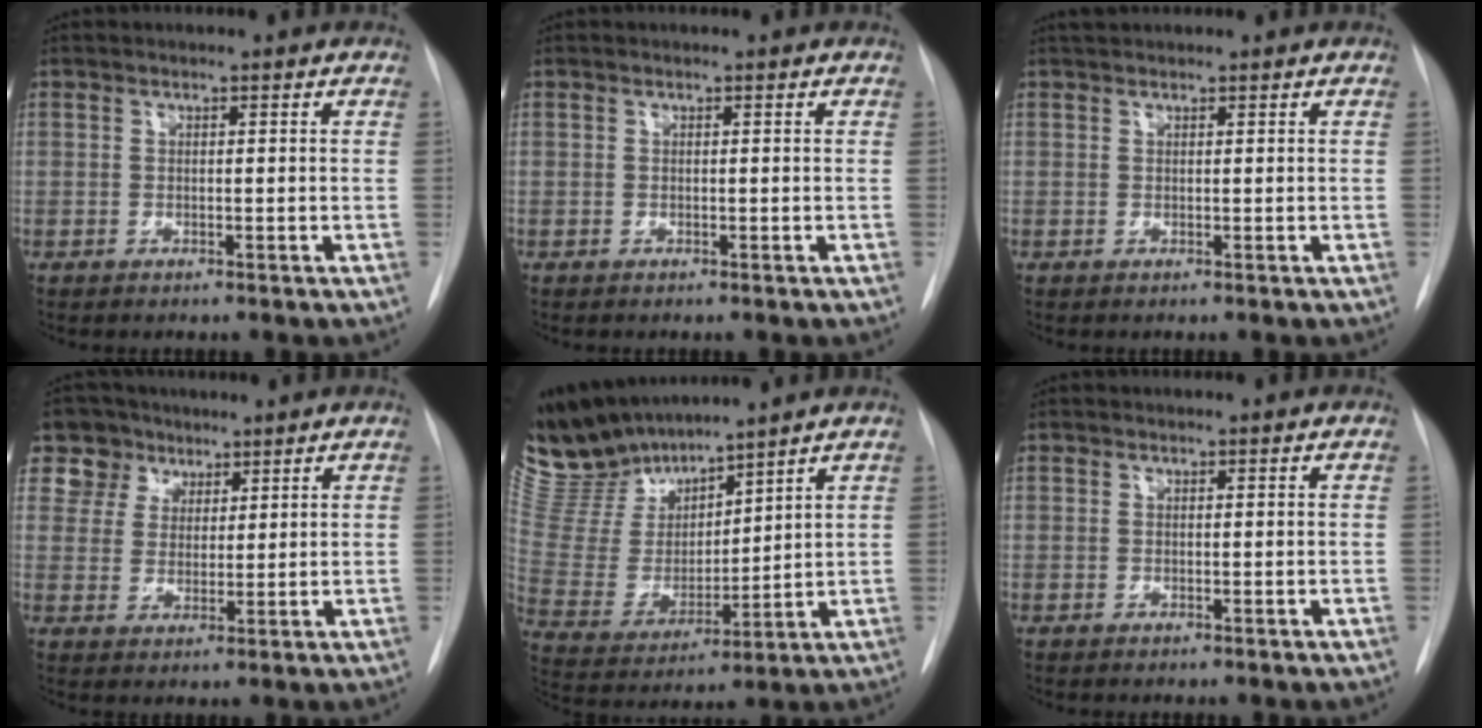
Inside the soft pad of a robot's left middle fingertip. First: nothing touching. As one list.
[{"total": 0.0}, {"total": 1.0, "force": [1.0, 0.1, -0.1], "torque": [-0.010, 0.013, 0.022]}, {"total": 7.4, "force": [4.4, 5.9, 0.4], "torque": [-0.004, 0.016, 0.084]}, {"total": 13.5, "force": [12.6, 3.6, 3.4], "torque": [-0.087, 0.000, 0.263]}, {"total": 0.0}]